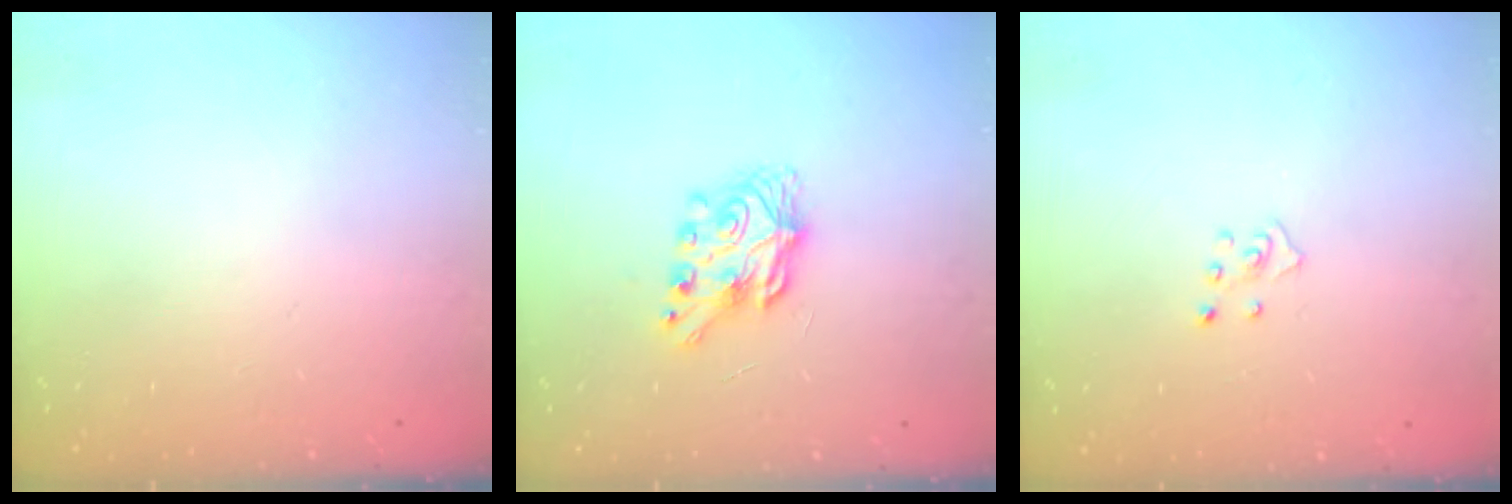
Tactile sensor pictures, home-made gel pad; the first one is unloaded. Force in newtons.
{"total": 7.9, "press": 7.9, "slide": 0.3}
{"total": 3.7, "press": 3.6, "slide": 0.4}